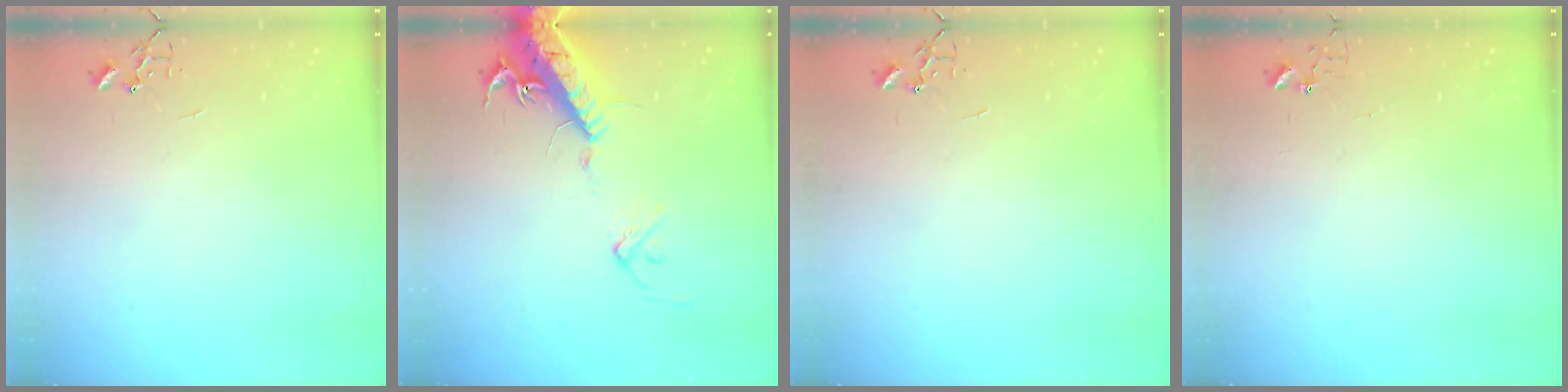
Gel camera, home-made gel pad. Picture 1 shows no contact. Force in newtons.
{"total": 17.9, "press": 17.6, "slide": 3.5}
{"total": 0.0}
{"total": 3.6, "press": 3.6, "slide": 0.3}